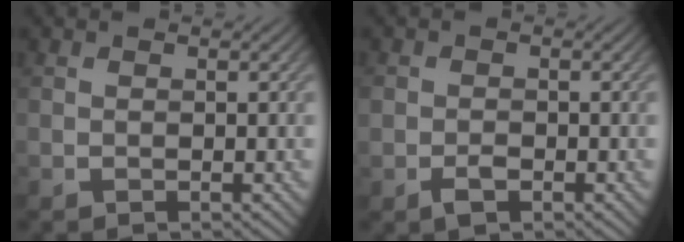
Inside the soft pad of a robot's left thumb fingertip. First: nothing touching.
{"total": 1.9, "force": [-1.0, 1.1, 1.2], "torque": [-0.021, -0.001, -0.021]}